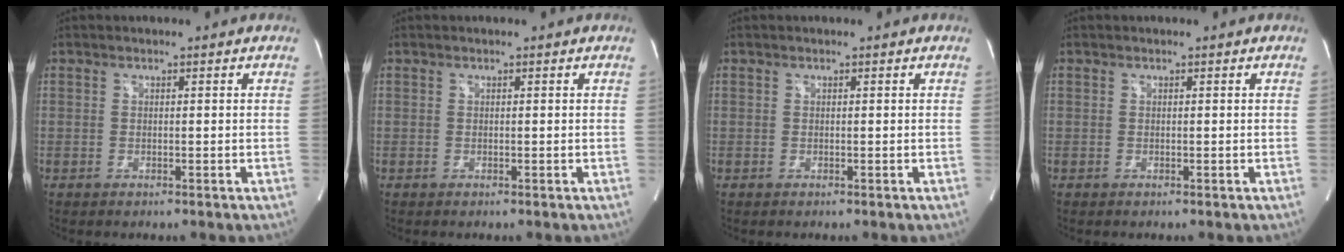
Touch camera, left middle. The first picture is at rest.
{"total": 0.0}
{"total": 0.0}
{"total": 0.0}